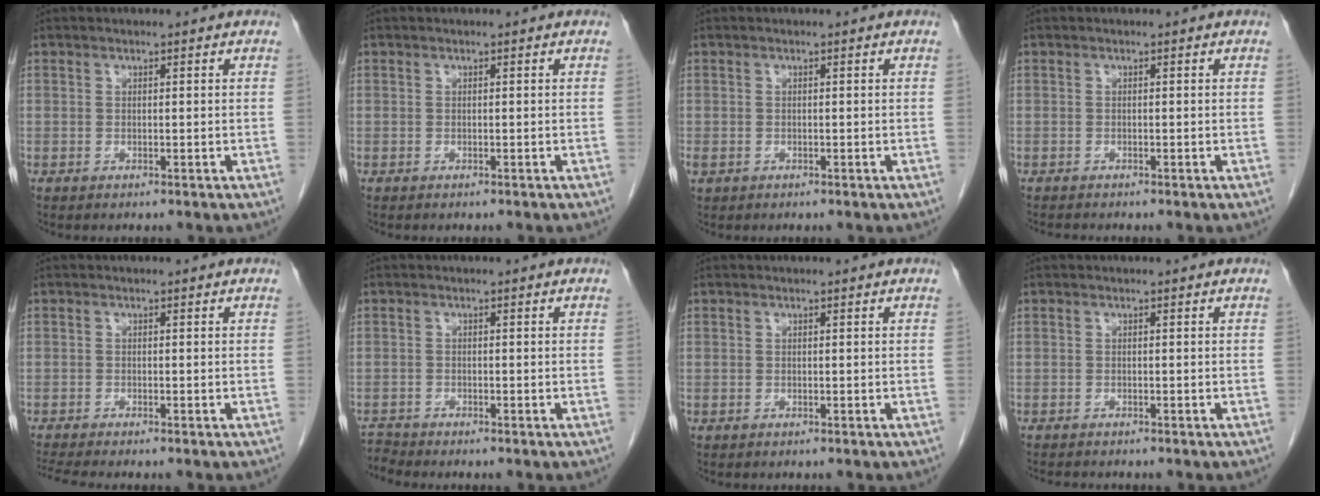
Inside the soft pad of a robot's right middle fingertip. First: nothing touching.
{"total": 0.0}
{"total": 0.9, "force": [-0.3, 0.7, 0.6], "torque": [-0.016, -0.001, -0.001]}
{"total": 1.0, "force": [-1.0, 0.0, 0.2], "torque": [-0.008, -0.004, -0.017]}
{"total": 3.2, "force": [-2.8, -0.4, 1.4], "torque": [-0.027, -0.011, -0.051]}
{"total": 1.8, "force": [-1.5, -0.7, -0.7], "torque": [0.008, -0.018, -0.029]}
{"total": 0.0}
{"total": 2.0, "force": [-1.9, 0.3, 0.6], "torque": [-0.013, -0.005, -0.026]}